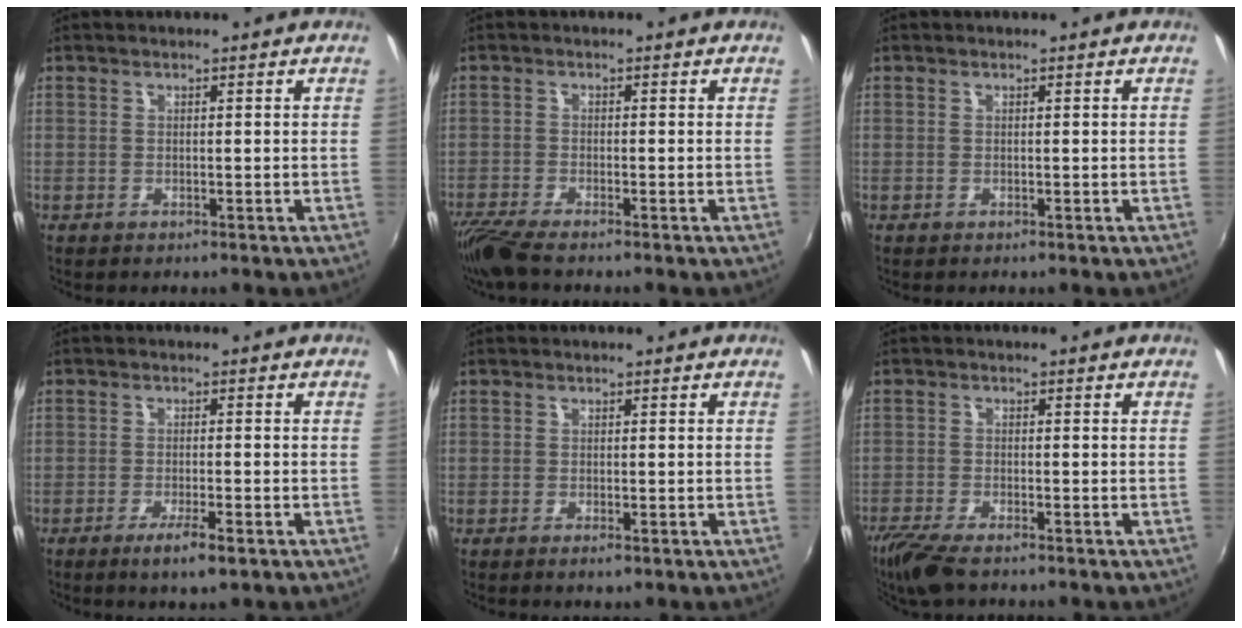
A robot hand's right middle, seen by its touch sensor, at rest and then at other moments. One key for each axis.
{"total": 5.3, "fx": -4.5, "fy": 0.3, "fz": 2.8, "tx": -0.078, "ty": -0.023, "tz": -0.085}
{"total": 0.0}
{"total": 4.3, "fx": -2.5, "fy": 0.4, "fz": 3.5, "tx": -0.074, "ty": -0.010, "tz": -0.044}
{"total": 0.9, "fx": -0.5, "fy": 0.3, "fz": 0.6, "tx": -0.012, "ty": -0.003, "tz": -0.009}
{"total": 6.9, "fx": -5.4, "fy": 1.4, "fz": 4.0, "tx": -0.106, "ty": -0.029, "tz": -0.105}